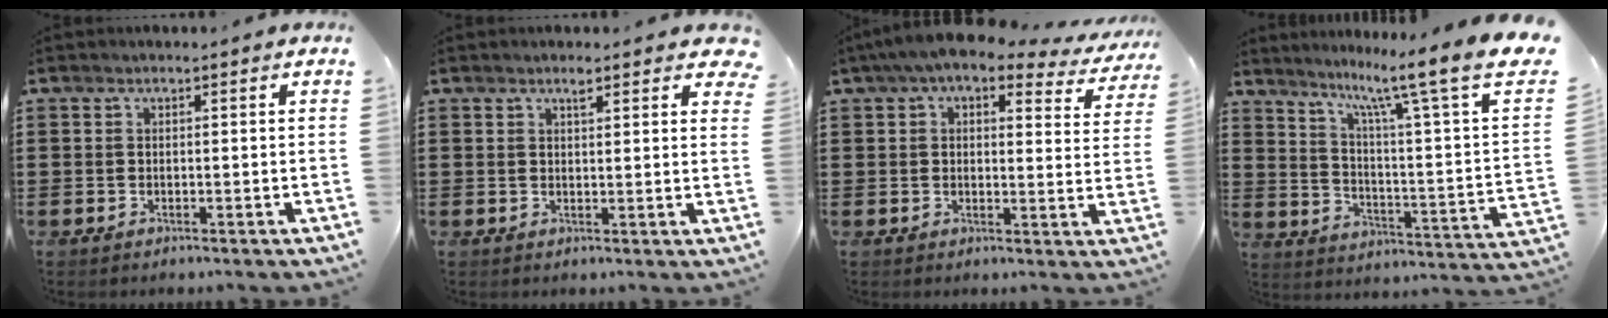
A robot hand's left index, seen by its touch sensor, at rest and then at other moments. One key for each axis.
{"total": 2.8, "fx": 2.2, "fy": 0.6, "fz": 1.7, "tx": -0.021, "ty": -0.005, "tz": 0.035}
{"total": 5.9, "fx": 4.4, "fy": 1.4, "fz": 3.6, "tx": -0.086, "ty": -0.014, "tz": 0.075}
{"total": 10.3, "fx": 7.3, "fy": 0.1, "fz": 7.3, "tx": -0.146, "ty": -0.058, "tz": 0.102}